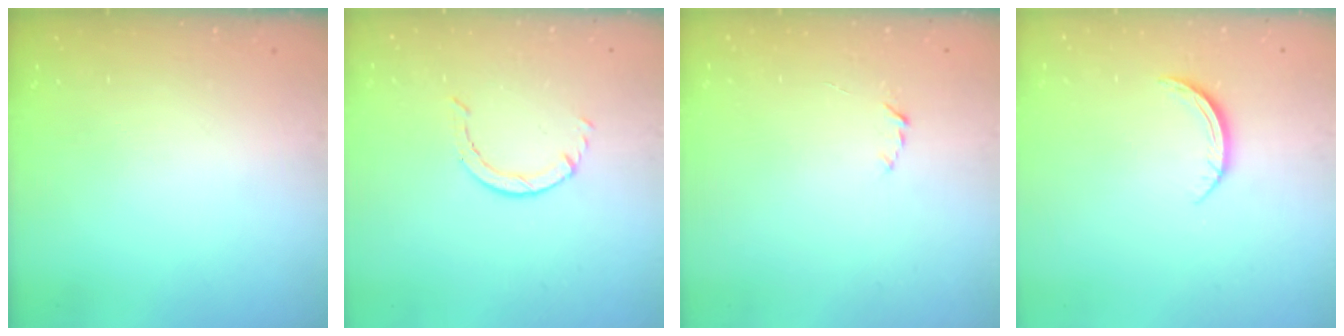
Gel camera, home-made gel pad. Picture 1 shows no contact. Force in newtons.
{"total": 0.8, "press": 0.7, "slide": 0.1}
{"total": 1.9, "press": 1.9, "slide": 0.2}
{"total": 6.1, "press": 6.1, "slide": 0.5}